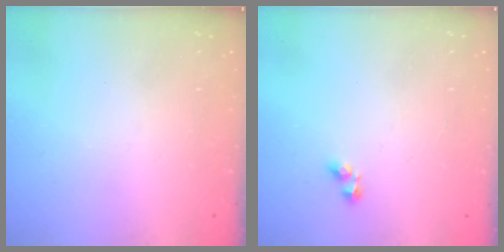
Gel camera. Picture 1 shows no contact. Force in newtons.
{"total": 3.7, "press": 3.7, "slide": 0.6}